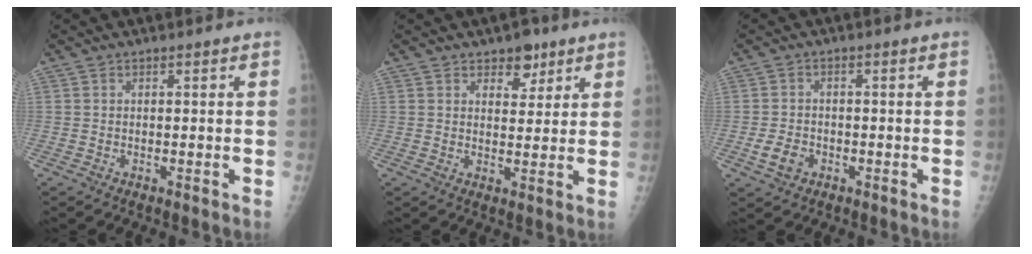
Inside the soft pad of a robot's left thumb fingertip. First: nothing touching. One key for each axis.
{"total": 5.4, "fx": 3.6, "fy": 3.2, "fz": 2.4, "tx": -0.005, "ty": -0.021, "tz": 0.053}
{"total": 4.0, "fx": -1.5, "fy": 3.0, "fz": 2.2, "tx": -0.035, "ty": 0.007, "tz": -0.025}